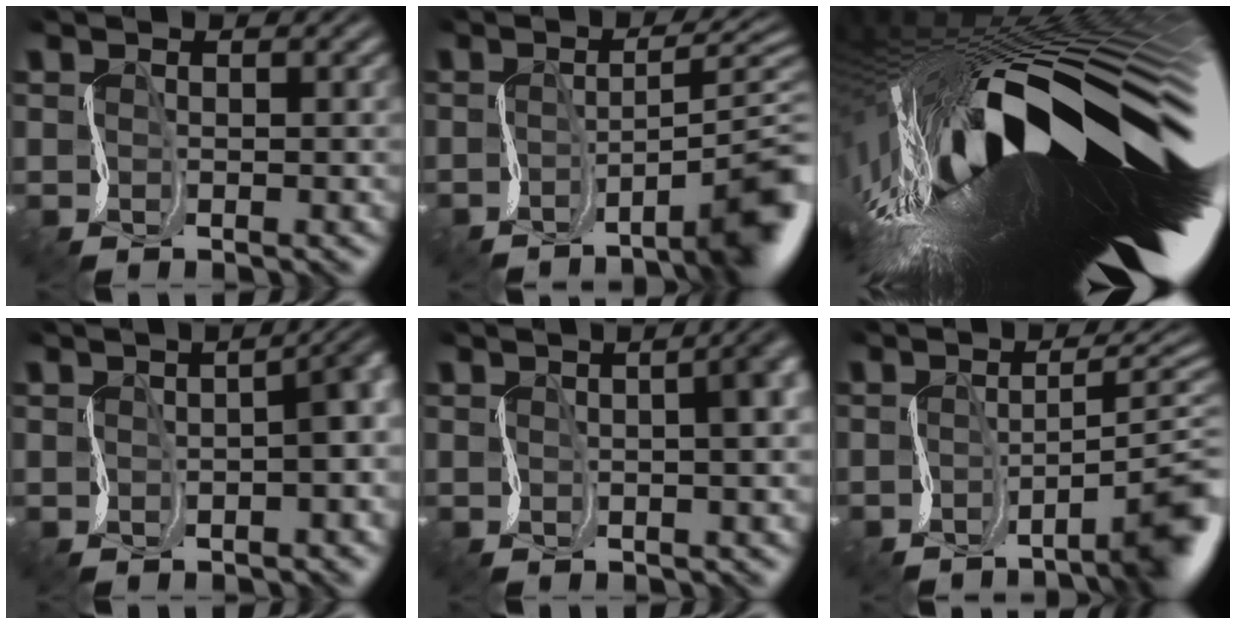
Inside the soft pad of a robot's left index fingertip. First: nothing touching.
{"total": 7.8, "force": [-2.9, 1.7, 7.1], "torque": [-0.068, 0.006, -0.047]}
{"total": 20.2, "force": [-0.5, 7.4, 18.8], "torque": [-0.335, -0.018, -0.017]}
{"total": 5.9, "force": [-0.3, 2.3, 5.4], "torque": [-0.036, 0.002, -0.006]}
{"total": 10.0, "force": [1.8, 5.2, 8.4], "torque": [-0.054, 0.047, -0.011]}
{"total": 7.1, "force": [-2.6, 1.5, 6.4], "torque": [-0.060, 0.005, -0.044]}